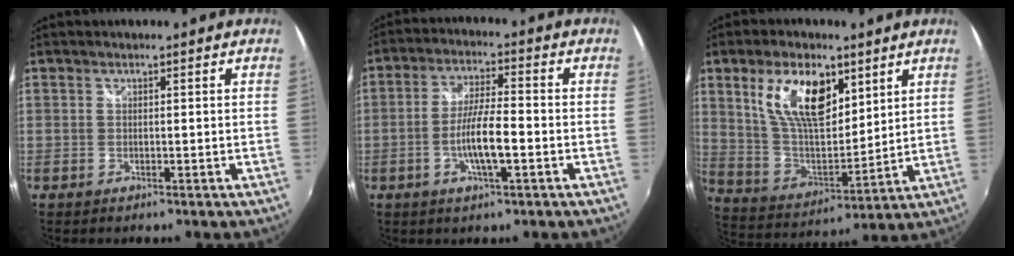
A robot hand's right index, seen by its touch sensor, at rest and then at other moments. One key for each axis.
{"total": 7.9, "fx": -2.5, "fy": 1.3, "fz": 7.4, "tx": -0.141, "ty": -0.002, "tz": -0.046}
{"total": 15.7, "fx": 7.6, "fy": 7.5, "fz": 11.6, "tx": -0.212, "ty": 0.008, "tz": 0.152}